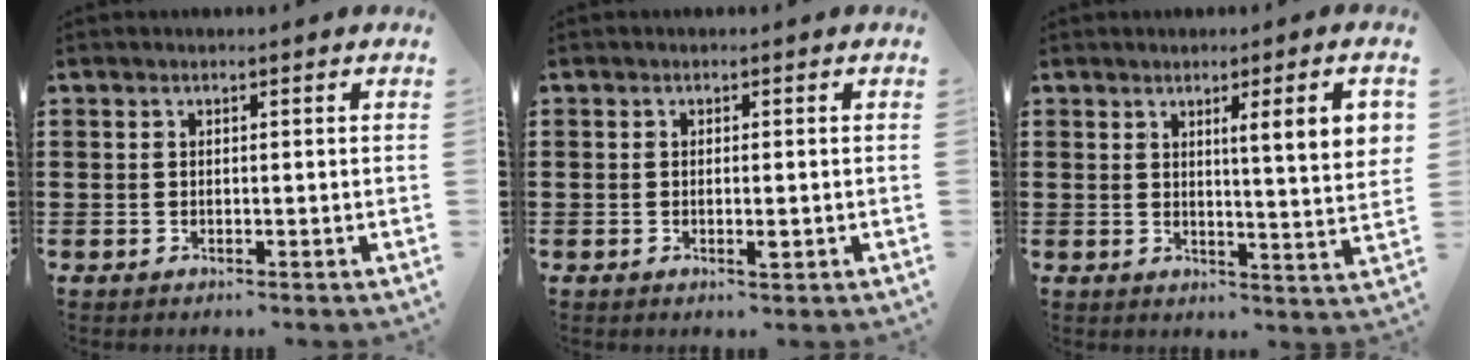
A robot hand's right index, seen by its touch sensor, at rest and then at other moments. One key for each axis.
{"total": 1.4, "fx": -0.4, "fy": 0.3, "fz": 1.3, "tx": -0.023, "ty": -0.002, "tz": -0.006}
{"total": 6.6, "fx": 2.7, "fy": 0.0, "fz": 6.0, "tx": -0.102, "ty": -0.011, "tz": 0.039}